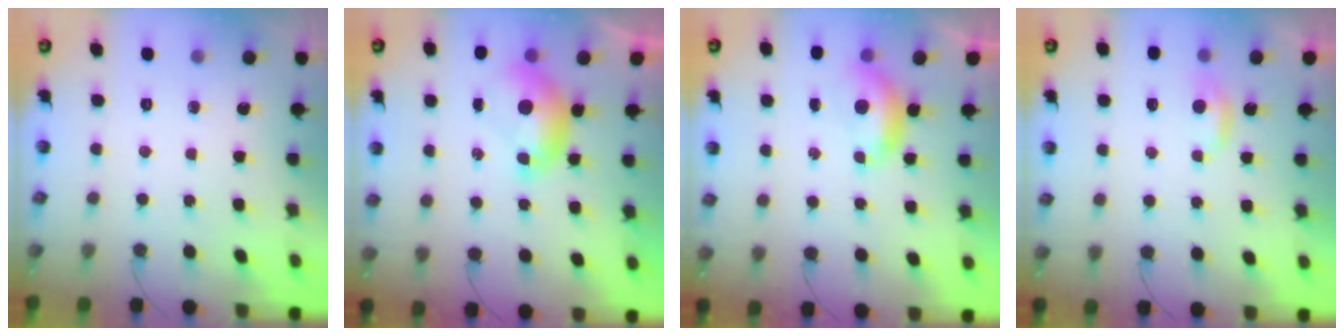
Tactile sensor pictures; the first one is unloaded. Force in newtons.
{"total": 0.6, "press": 0.3, "slide": 0.6}
{"total": 1.1, "press": 1.0, "slide": 0.5}
{"total": 2.3, "press": 2.3, "slide": 0.4}